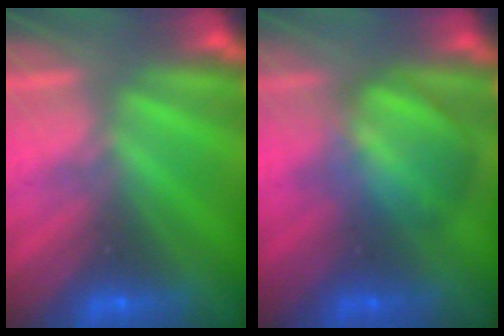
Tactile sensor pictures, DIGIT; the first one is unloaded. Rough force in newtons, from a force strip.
{"total": 2.8}